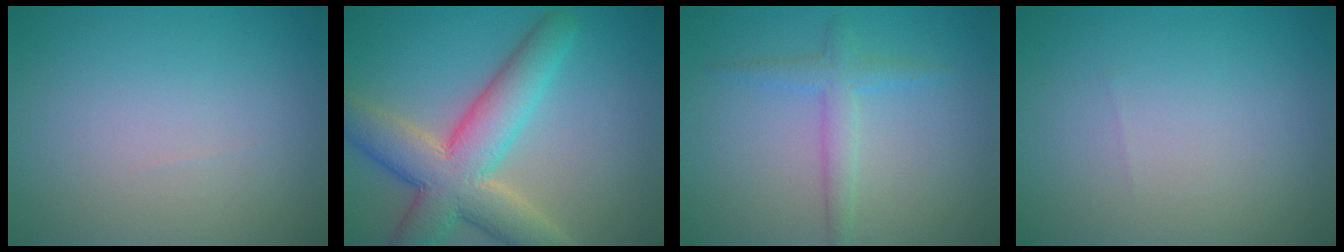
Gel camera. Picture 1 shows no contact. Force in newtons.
{"total": 8.8, "press": 8.7, "slide": 0.7}
{"total": 2.3, "press": 2.3, "slide": 0.1}
{"total": 0.0}